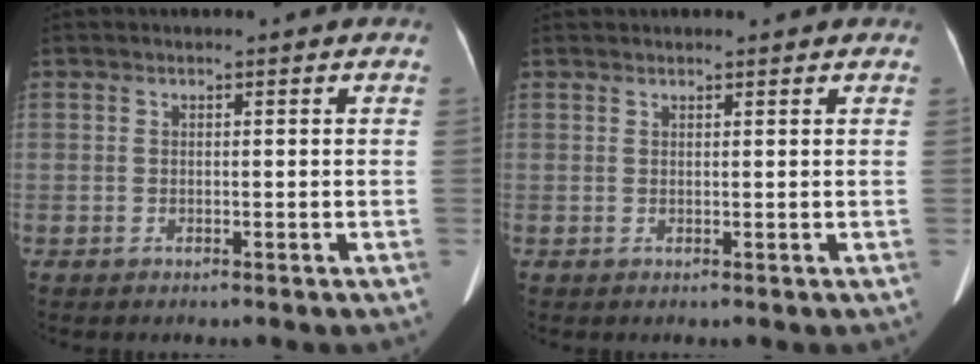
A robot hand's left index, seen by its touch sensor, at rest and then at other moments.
{"total": 3.0, "force": [2.8, 0.6, 0.9], "torque": [-0.012, 0.030, 0.037]}